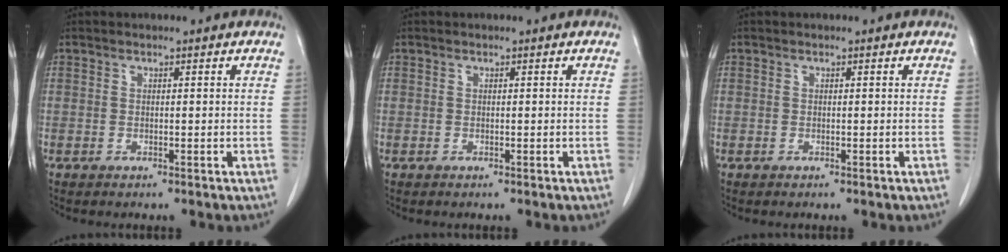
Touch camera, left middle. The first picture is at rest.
{"total": 0.0}
{"total": 0.0}